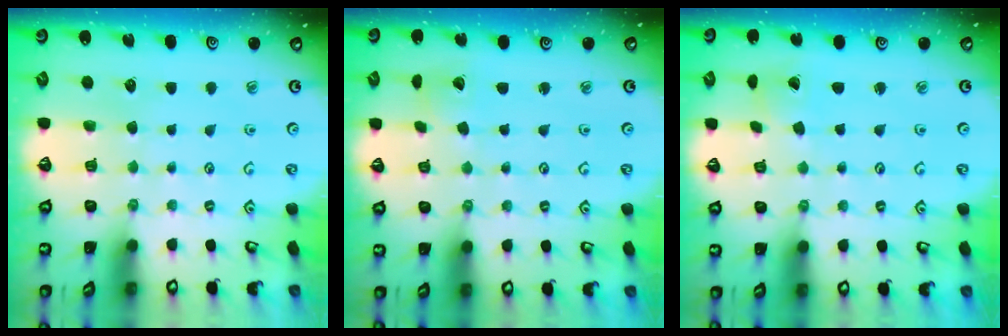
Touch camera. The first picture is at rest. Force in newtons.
{"total": 2.6, "press": 2.6, "slide": 0.3}
{"total": 2.9, "press": 2.9, "slide": 0.3}